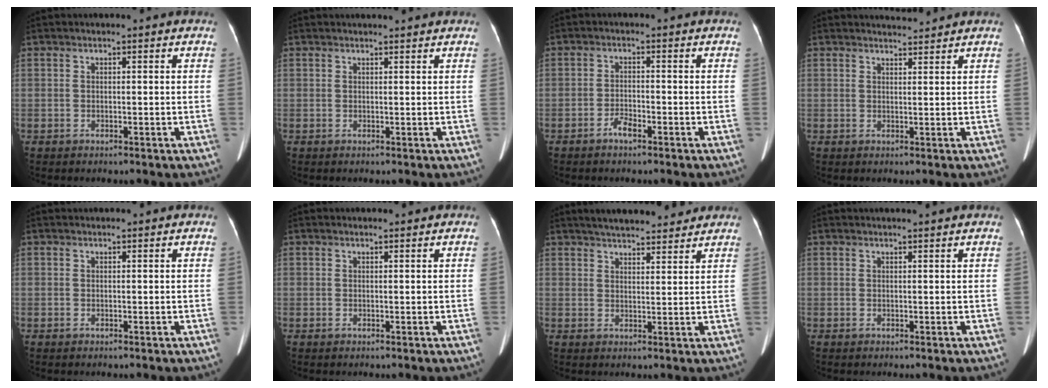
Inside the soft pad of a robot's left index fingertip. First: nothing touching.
{"total": 2.8, "force": [2.7, 0.0, 0.7], "torque": [-0.010, 0.017, 0.033]}
{"total": 2.1, "force": [-1.6, 0.6, 1.3], "torque": [-0.027, 0.000, -0.029]}
{"total": 2.2, "force": [2.2, -0.2, -0.1], "torque": [-0.004, 0.003, 0.038]}
{"total": 0.6, "force": [0.6, 0.1, 0.0], "torque": [-0.004, 0.015, 0.013]}
{"total": 0.9, "force": [0.9, 0.1, 0.1], "torque": [-0.009, 0.007, 0.015]}
{"total": 11.4, "force": [10.2, 2.4, 4.5], "torque": [-0.060, 0.021, 0.141]}
{"total": 2.8, "force": [2.6, -0.4, 0.9], "torque": [-0.012, 0.014, 0.035]}